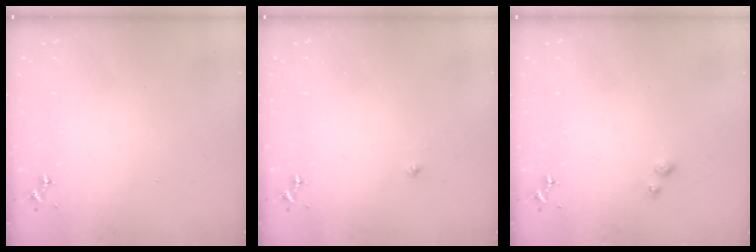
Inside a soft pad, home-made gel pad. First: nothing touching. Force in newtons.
{"total": 2.0, "press": 2.0, "slide": 0.2}
{"total": 2.6, "press": 2.6, "slide": 0.6}